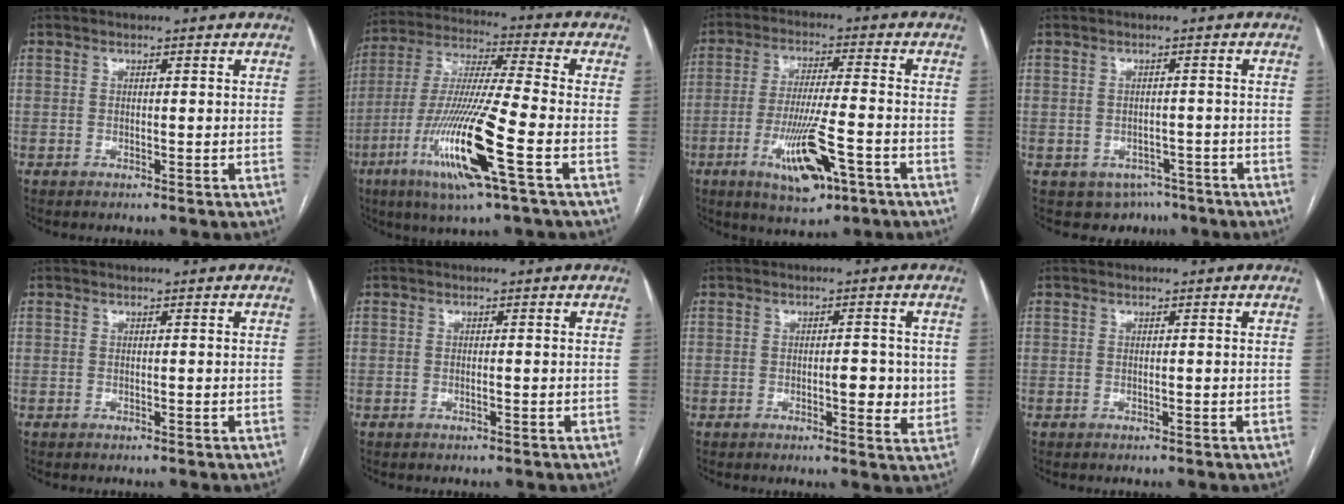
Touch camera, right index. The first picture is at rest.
{"total": 17.5, "force": [-6.6, 0.1, 16.2], "torque": [-0.336, -0.024, -0.127]}
{"total": 11.4, "force": [-5.0, 2.0, 10.0], "torque": [-0.187, -0.015, -0.081]}
{"total": 5.0, "force": [-3.4, 3.6, 1.0], "torque": [0.000, 0.007, -0.041]}
{"total": 0.0}
{"total": 0.5, "force": [-0.2, 0.0, 0.5], "torque": [-0.010, -0.001, -0.002]}
{"total": 4.6, "force": [-0.1, 1.5, 4.4], "torque": [-0.058, -0.003, -0.003]}
{"total": 0.0}